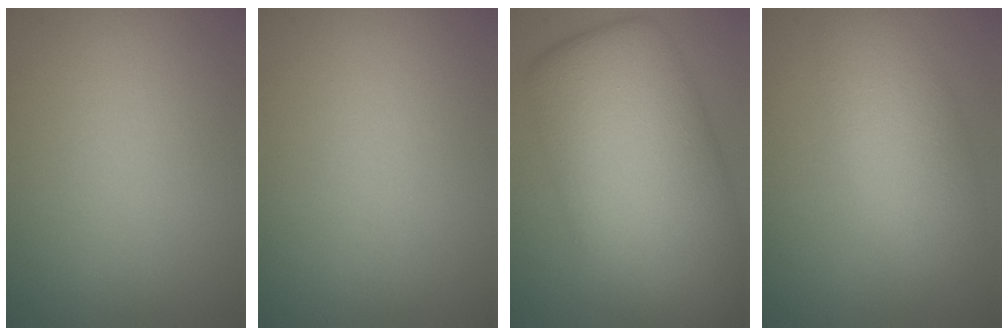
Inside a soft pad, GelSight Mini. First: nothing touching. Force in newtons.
{"total": 0.0}
{"total": 13.7, "press": 13.7, "slide": 0.5}
{"total": 4.8, "press": 4.8, "slide": 0.2}